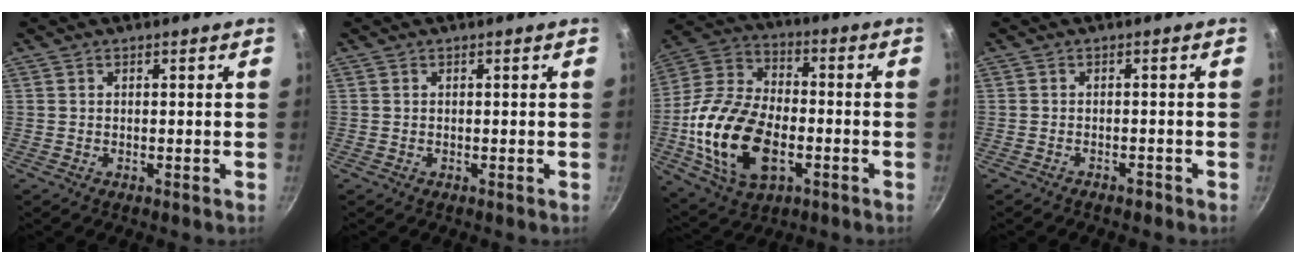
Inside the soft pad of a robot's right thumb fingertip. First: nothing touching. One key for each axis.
{"total": 0.0}
{"total": 21.0, "fx": -5.1, "fy": 12.8, "fz": 15.9, "tx": -0.302, "ty": 0.027, "tz": -0.097}
{"total": 1.2, "fx": -1.1, "fy": 0.4, "fz": 0.3, "tx": -0.010, "ty": 0.020, "tz": -0.012}